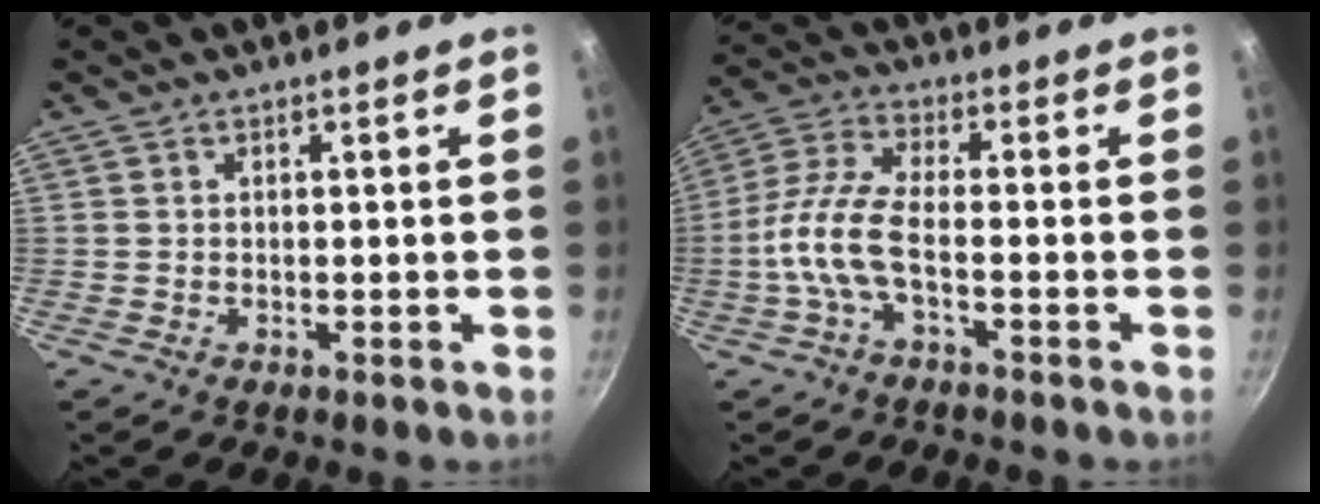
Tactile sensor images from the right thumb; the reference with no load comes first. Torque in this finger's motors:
{"motor_torque": [2.43, 1.56, 1.43, -1.34, 0.55]}